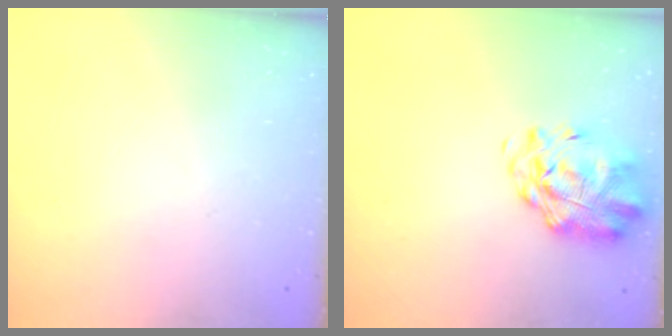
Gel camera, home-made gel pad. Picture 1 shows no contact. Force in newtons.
{"total": 3.3, "press": 2.8, "slide": 1.7}